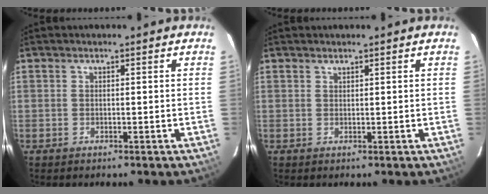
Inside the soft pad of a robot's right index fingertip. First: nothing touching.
{"total": 0.8, "force": [0.5, -0.4, -0.4], "torque": [0.008, -0.001, 0.010]}